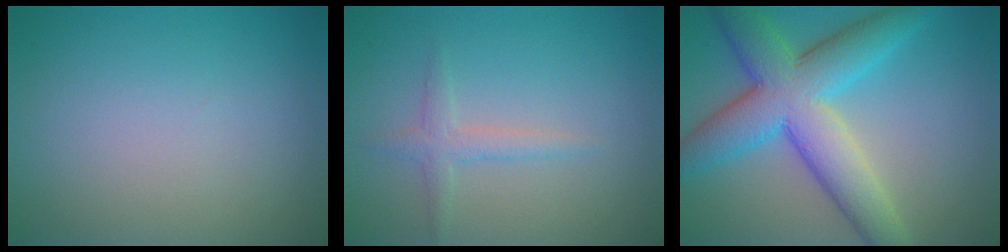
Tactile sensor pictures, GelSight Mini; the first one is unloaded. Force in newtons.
{"total": 1.7, "press": 1.7, "slide": 0.1}
{"total": 9.5, "press": 9.5, "slide": 0.2}